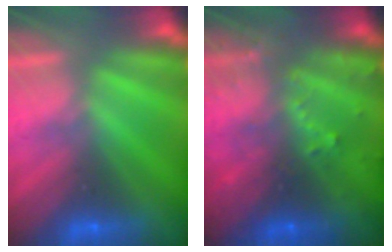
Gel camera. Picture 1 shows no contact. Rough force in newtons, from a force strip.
{"total": 6.3}